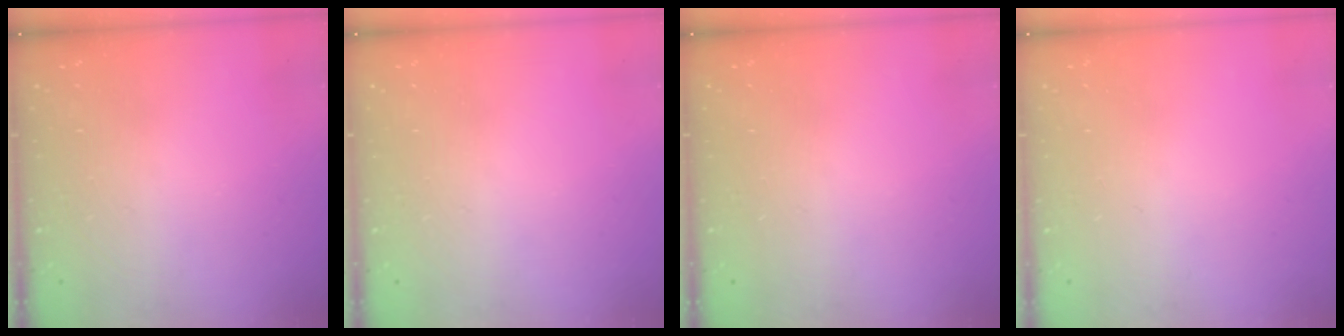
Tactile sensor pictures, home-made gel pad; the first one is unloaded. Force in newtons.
{"total": 0.0}
{"total": 0.0}
{"total": 0.0}